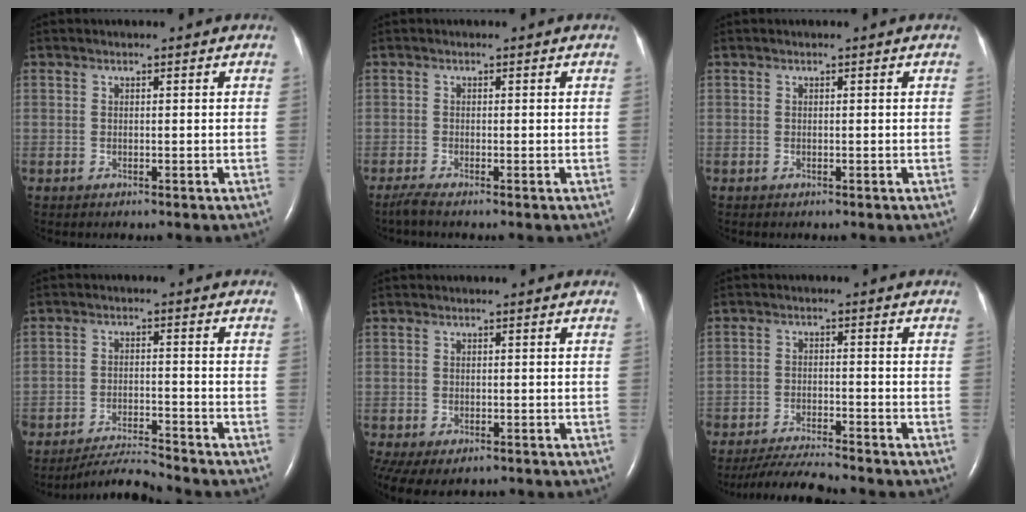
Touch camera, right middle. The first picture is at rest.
{"total": 1.3, "force": [-1.0, -0.2, 0.8], "torque": [-0.027, -0.006, -0.025]}
{"total": 0.0}
{"total": 5.3, "force": [-5.2, -1.2, 0.3], "torque": [-0.011, -0.011, -0.093]}
{"total": 8.4, "force": [-5.0, 4.9, 4.6], "torque": [-0.115, -0.014, -0.069]}
{"total": 7.4, "force": [-7.1, -0.3, 2.3], "torque": [-0.038, -0.021, -0.124]}